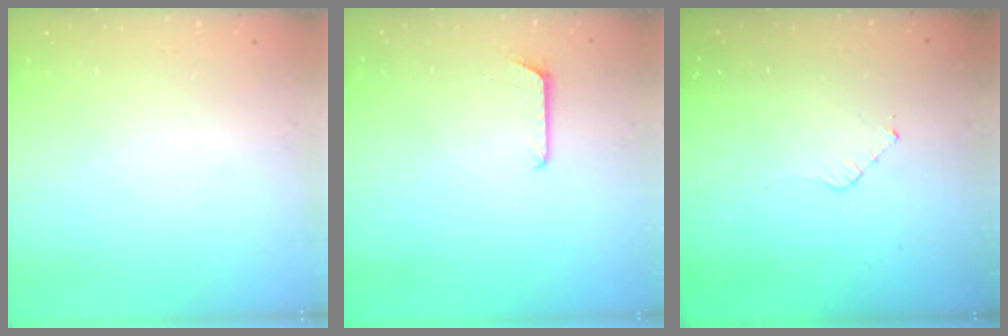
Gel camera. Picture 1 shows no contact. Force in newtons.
{"total": 6.1, "press": 6.1, "slide": 0.5}
{"total": 3.5, "press": 3.5, "slide": 0.2}